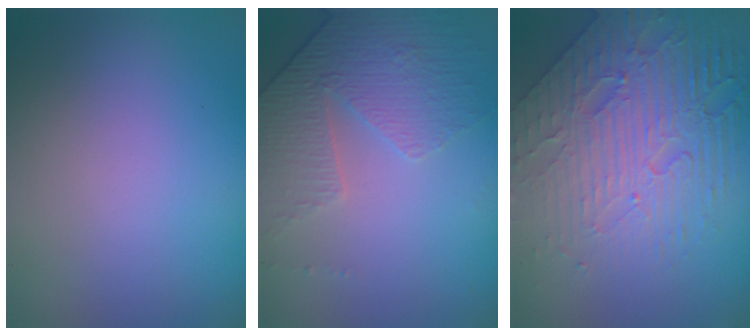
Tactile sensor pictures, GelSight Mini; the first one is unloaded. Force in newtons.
{"total": 4.7, "press": 3.3, "slide": 3.3}
{"total": 7.9, "press": 5.6, "slide": 5.7}